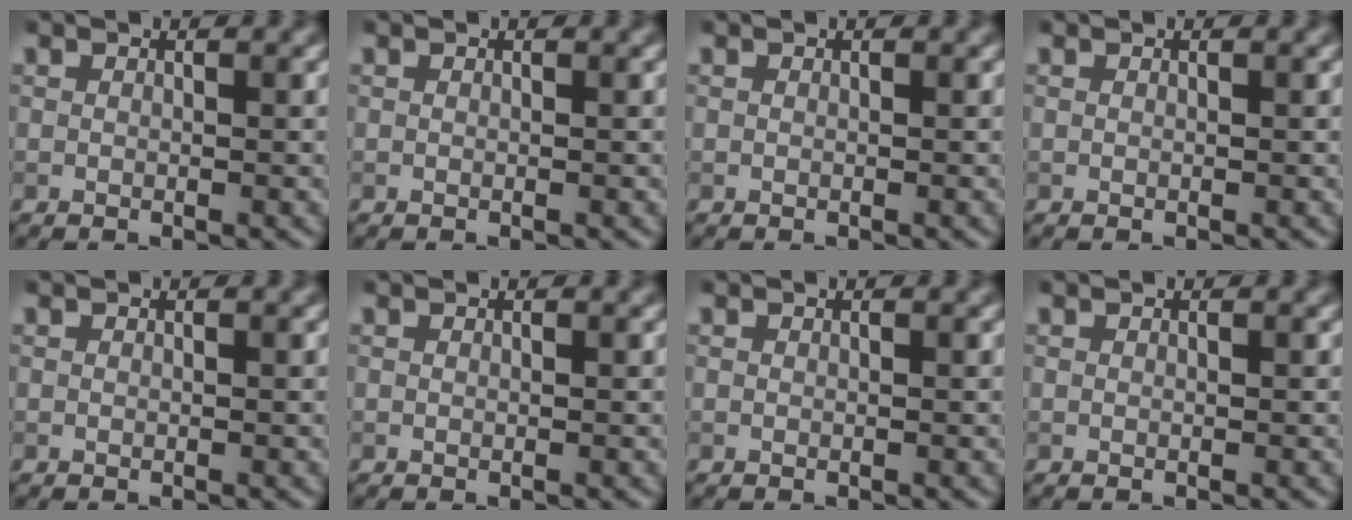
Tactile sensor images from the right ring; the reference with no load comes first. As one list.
[{"total": 0.0}, {"total": 0.0}, {"total": 0.0}, {"total": 0.0}, {"total": 0.0}, {"total": 0.0}, {"total": 0.0}]